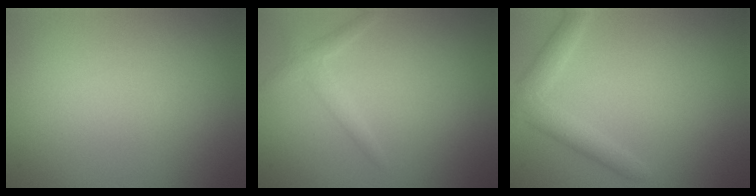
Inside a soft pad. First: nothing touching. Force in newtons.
{"total": 1.6, "press": 1.6, "slide": 0.1}
{"total": 2.8, "press": 2.8, "slide": 0.1}